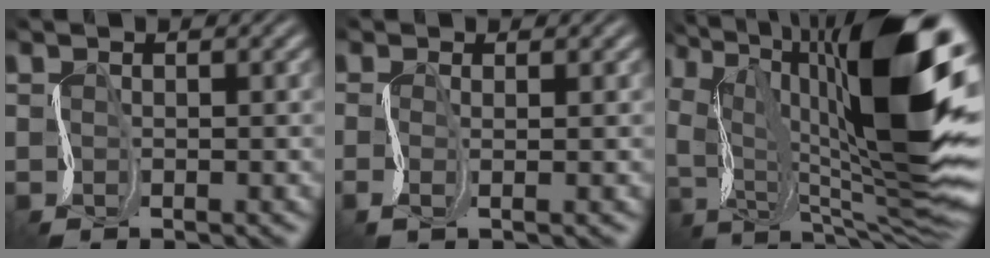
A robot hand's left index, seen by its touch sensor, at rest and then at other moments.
{"total": 1.3, "force": [0.0, 0.4, 1.2], "torque": [-0.030, -0.005, -0.007]}
{"total": 16.8, "force": [1.3, 7.1, 15.2], "torque": [-0.245, 0.025, 0.009]}